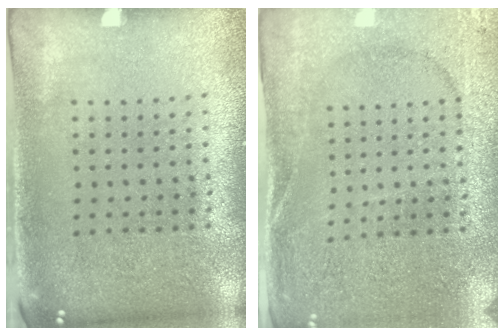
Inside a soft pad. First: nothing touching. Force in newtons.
{"total": 2.7, "press": 2.6, "slide": 0.4}